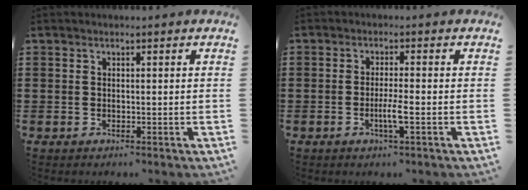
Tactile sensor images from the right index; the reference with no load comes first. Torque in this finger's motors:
{"motor_torque": [0.71, 0.10, 0.09, 0.03]}